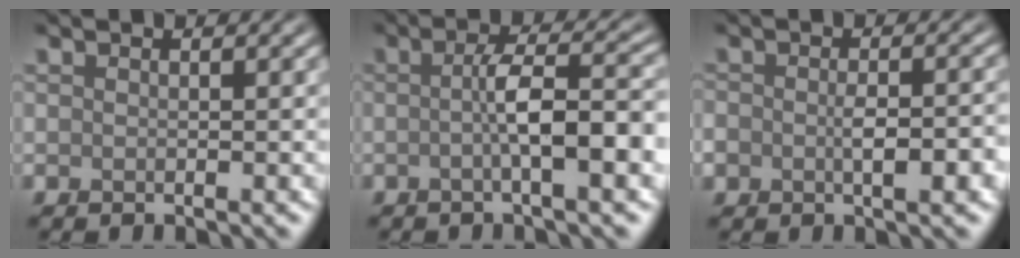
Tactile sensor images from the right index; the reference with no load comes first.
{"total": 5.8, "force": [-0.8, 1.2, 5.6], "torque": [-0.091, 0.012, -0.018]}
{"total": 4.2, "force": [-1.2, 2.2, 3.4], "torque": [-0.057, -0.005, -0.019]}